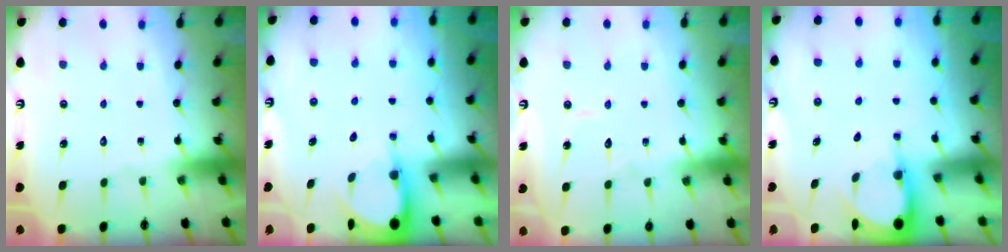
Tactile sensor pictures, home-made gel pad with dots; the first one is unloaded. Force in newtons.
{"total": 3.5, "press": 3.5, "slide": 0.2}
{"total": 5.1, "press": 5.1, "slide": 0.4}
{"total": 3.4, "press": 3.4, "slide": 0.2}